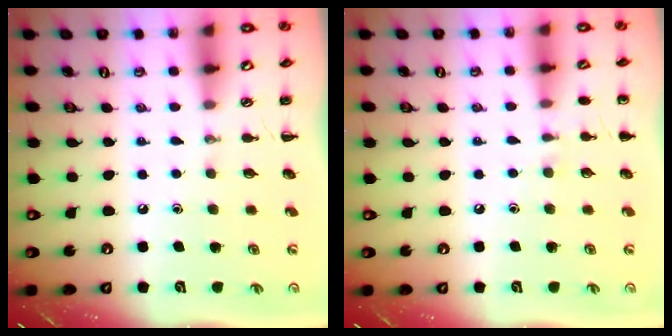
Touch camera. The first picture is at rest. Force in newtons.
{"total": 5.0, "press": 4.7, "slide": 1.7}